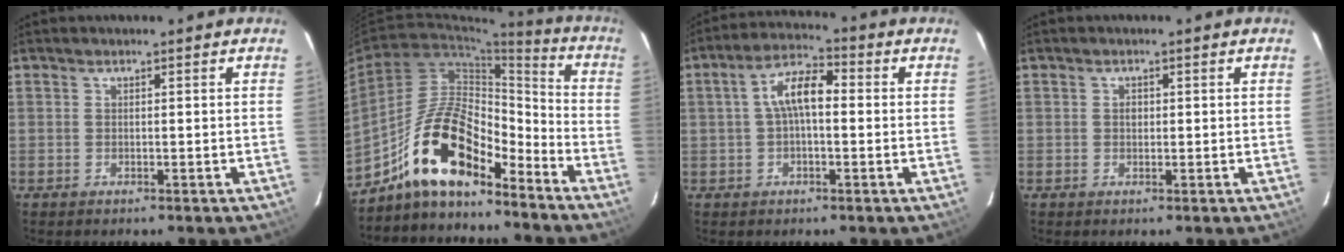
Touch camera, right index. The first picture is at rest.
{"total": 16.0, "force": [-11.7, 5.5, 9.3], "torque": [-0.176, 0.020, -0.215]}
{"total": 7.3, "force": [0.3, 3.2, 6.6], "torque": [-0.129, 0.024, 0.004]}
{"total": 1.0, "force": [0.1, 0.9, 0.5], "torque": [-0.007, 0.005, 0.001]}